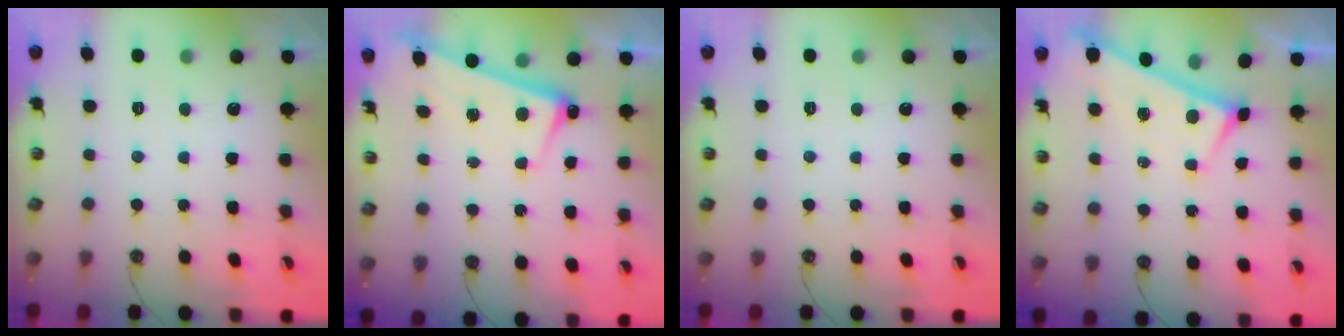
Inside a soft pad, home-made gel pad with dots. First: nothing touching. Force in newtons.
{"total": 2.8, "press": 2.6, "slide": 1.0}
{"total": 0.0}
{"total": 0.0}